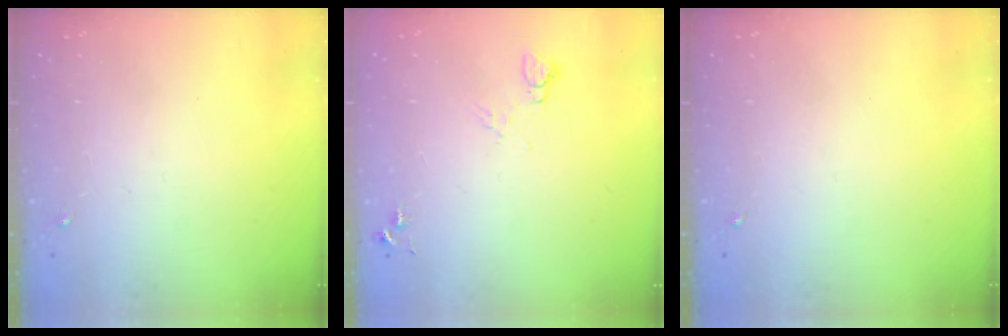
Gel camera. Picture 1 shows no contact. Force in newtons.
{"total": 6.6, "press": 6.6, "slide": 0.8}
{"total": 0.0}